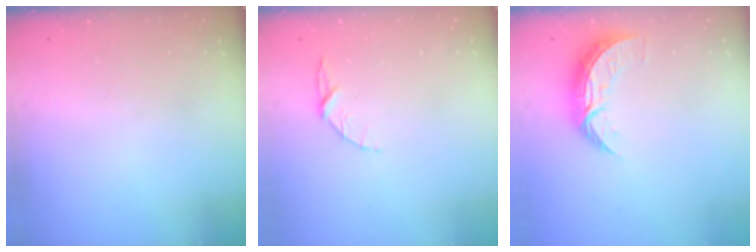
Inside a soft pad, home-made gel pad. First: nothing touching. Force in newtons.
{"total": 5.1, "press": 5.1, "slide": 0.4}
{"total": 8.4, "press": 8.4, "slide": 0.4}